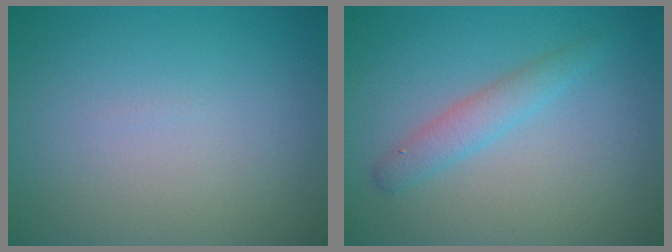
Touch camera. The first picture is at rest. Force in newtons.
{"total": 2.1, "press": 2.1, "slide": 0.2}